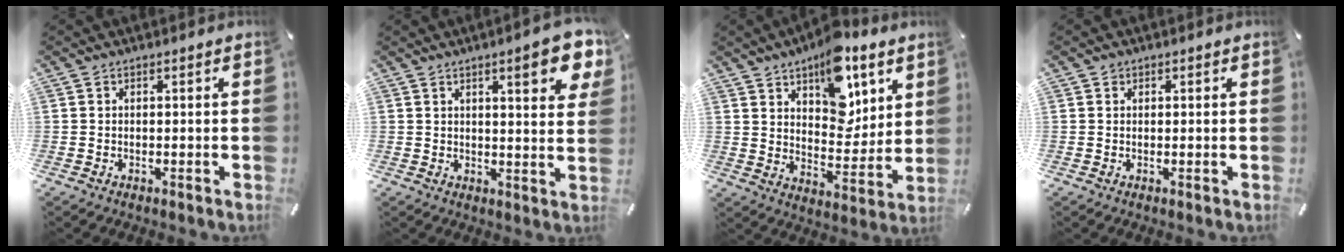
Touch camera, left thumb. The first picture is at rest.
{"total": 9.2, "force": [5.4, 2.8, 6.9], "torque": [-0.085, -0.025, 0.086]}
{"total": 15.3, "force": [9.1, 8.7, 8.8], "torque": [-0.110, -0.053, 0.158]}
{"total": 1.0, "force": [0.4, 0.9, 0.2], "torque": [-0.003, 0.004, 0.007]}